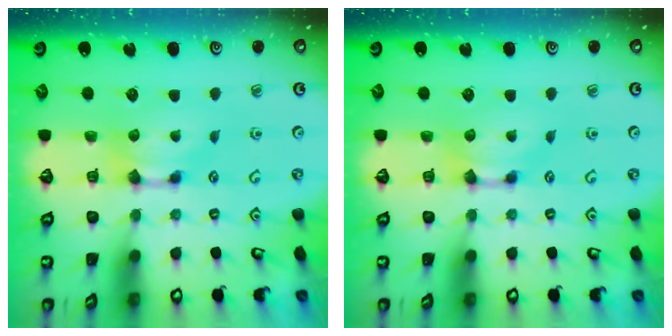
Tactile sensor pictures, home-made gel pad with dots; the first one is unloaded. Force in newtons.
{"total": 0.0}